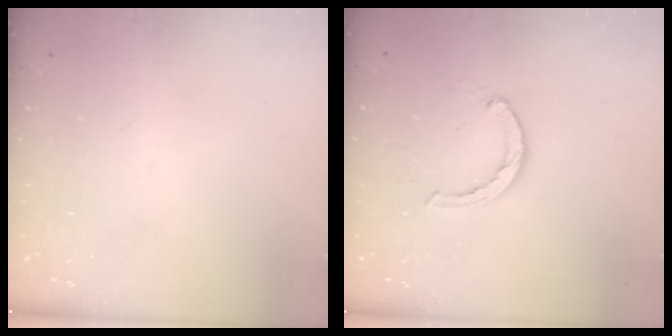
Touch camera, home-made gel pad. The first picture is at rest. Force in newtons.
{"total": 2.1, "press": 2.0, "slide": 0.4}